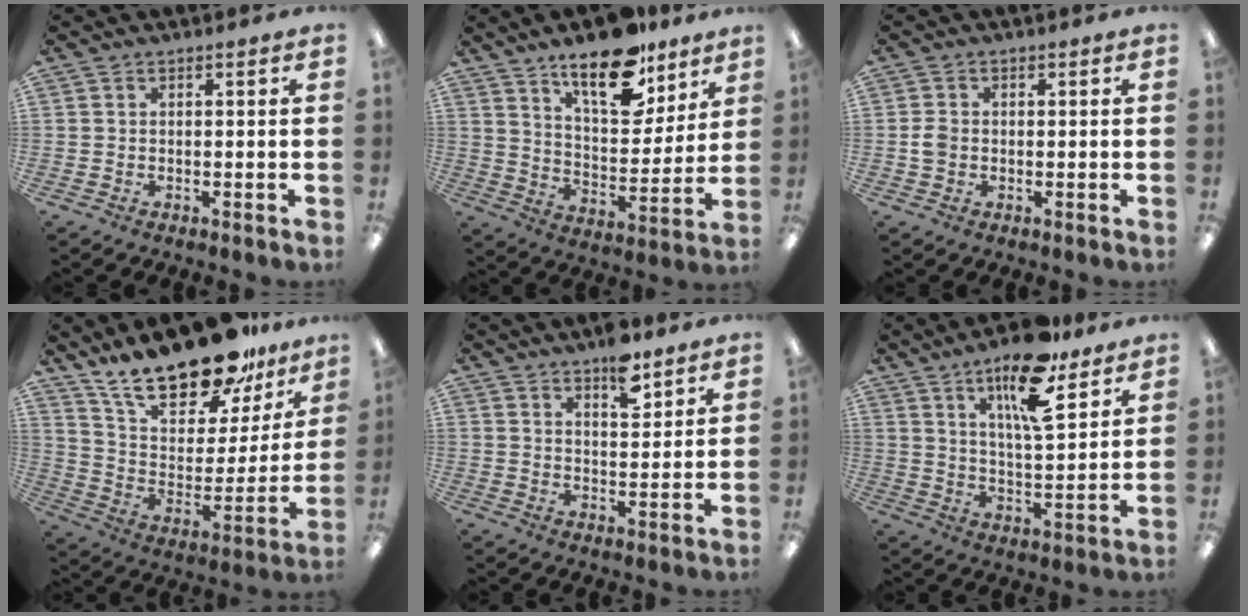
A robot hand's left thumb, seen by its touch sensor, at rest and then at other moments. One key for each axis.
{"total": 16.7, "fx": 12.4, "fy": 6.9, "fz": 8.8, "tx": -0.127, "ty": -0.078, "tz": 0.213}
{"total": 2.8, "fx": -0.3, "fy": 2.3, "fz": 1.6, "tx": -0.020, "ty": 0.001, "tz": -0.007}
{"total": 23.0, "fx": 18.2, "fy": 8.8, "fz": 11.0, "tx": -0.184, "ty": -0.122, "tz": 0.317}
{"total": 7.7, "fx": 5.7, "fy": 3.1, "fz": 4.2, "tx": -0.048, "ty": -0.036, "tz": 0.095}
{"total": 15.7, "fx": 10.3, "fy": 4.9, "fz": 10.8, "tx": -0.174, "ty": -0.050, "tz": 0.168}